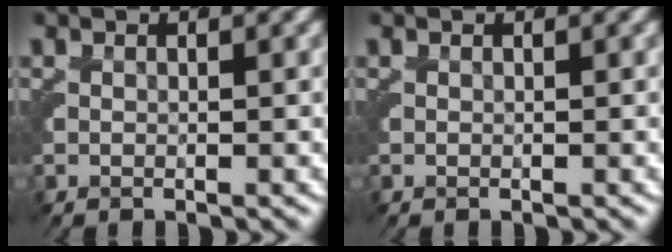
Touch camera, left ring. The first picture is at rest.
{"total": 0.0}